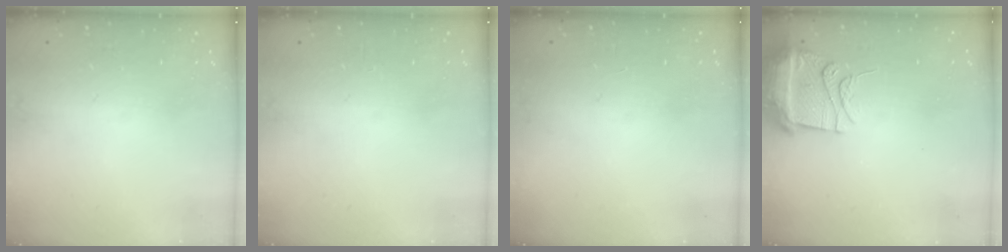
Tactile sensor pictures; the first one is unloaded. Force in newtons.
{"total": 0.0}
{"total": 0.0}
{"total": 10.8, "press": 10.7, "slide": 1.1}